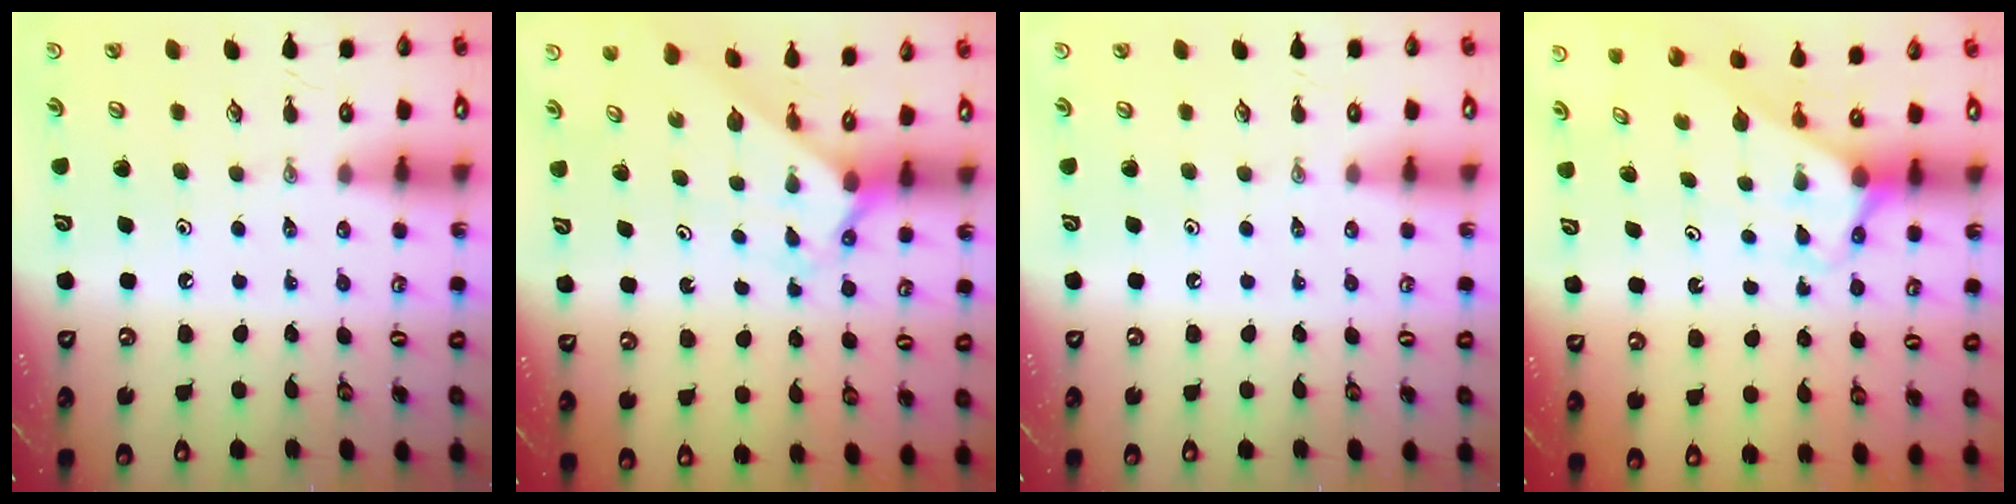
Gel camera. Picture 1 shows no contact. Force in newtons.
{"total": 2.0, "press": 2.0, "slide": 0.2}
{"total": 0.0}
{"total": 2.6, "press": 2.6, "slide": 0.2}